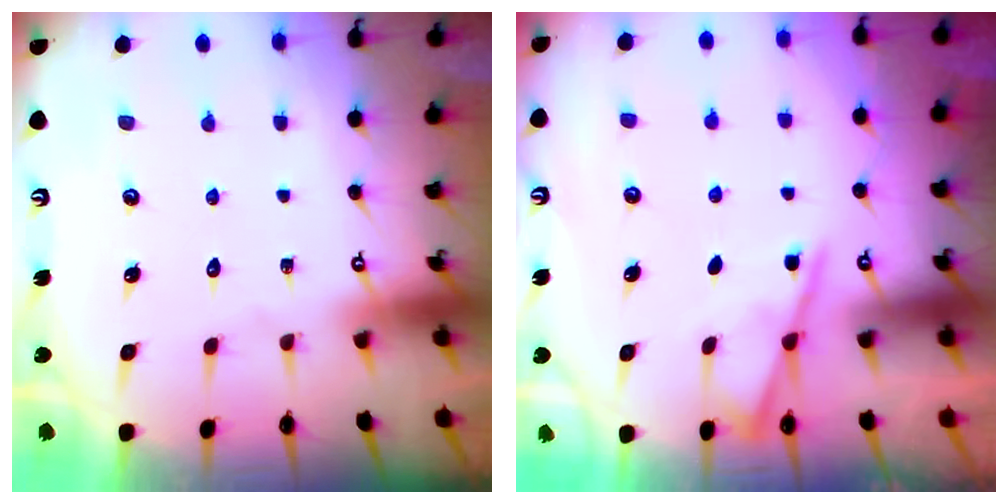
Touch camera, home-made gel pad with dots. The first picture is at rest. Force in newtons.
{"total": 5.4, "press": 5.3, "slide": 0.7}